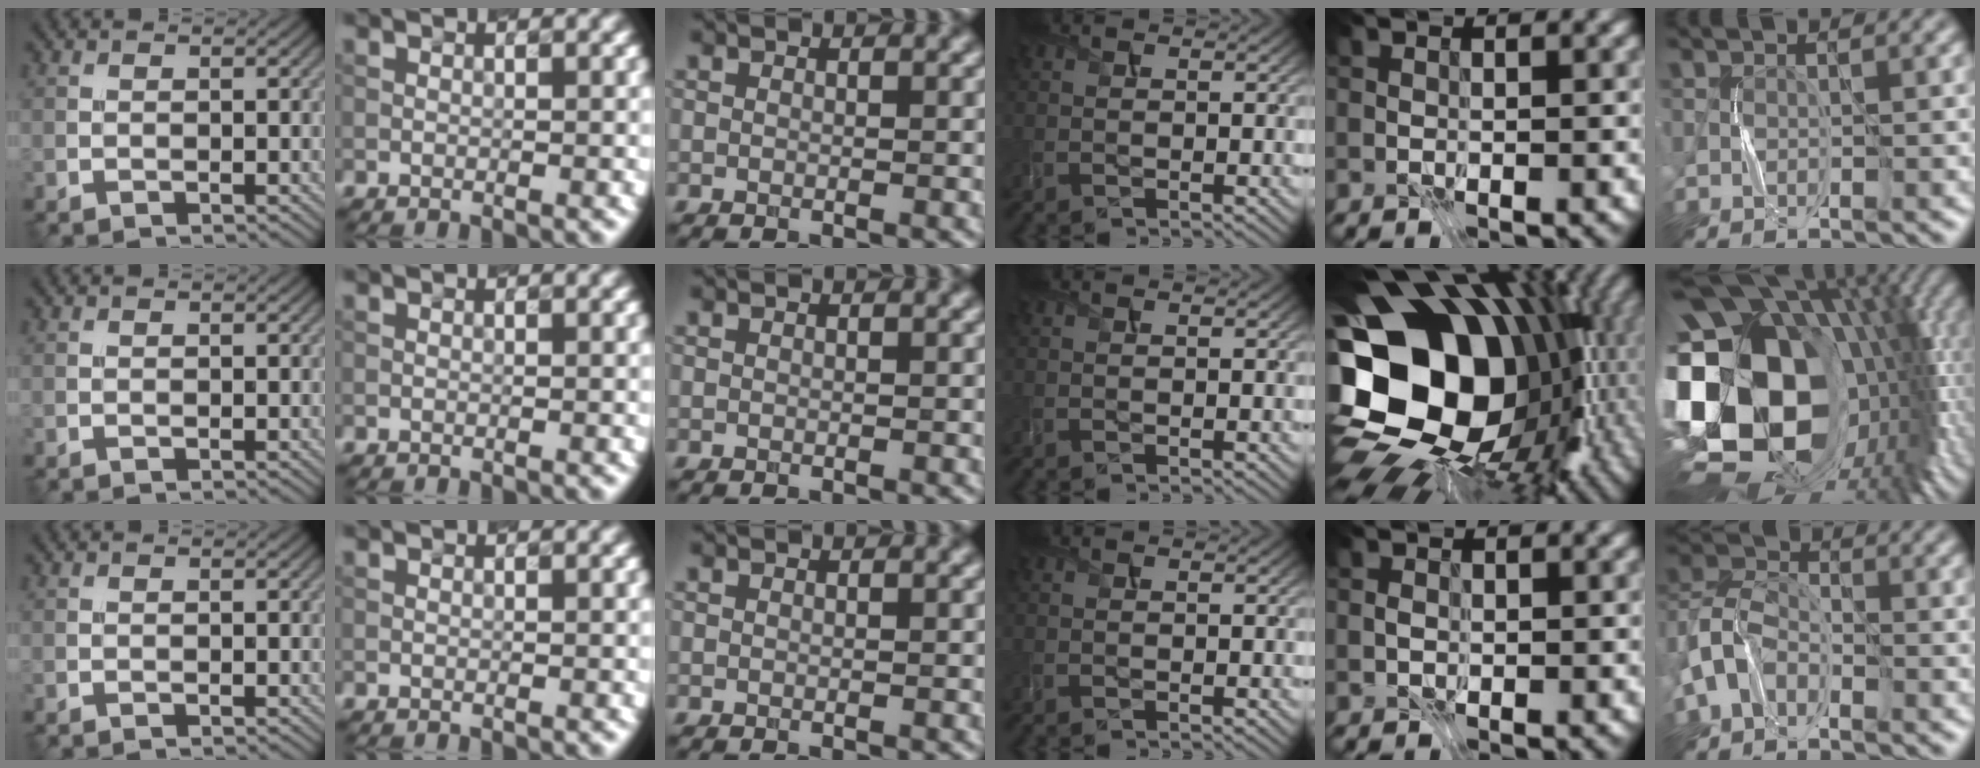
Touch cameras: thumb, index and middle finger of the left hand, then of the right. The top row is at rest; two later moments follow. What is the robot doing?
{"motion": "press", "object": "stapler"}